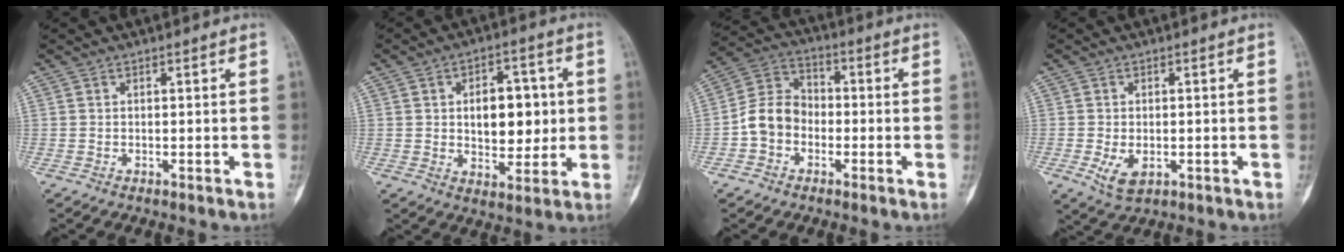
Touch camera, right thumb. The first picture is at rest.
{"total": 11.4, "force": [0.9, 7.0, 8.9], "torque": [-0.084, 0.000, 0.020]}
{"total": 8.6, "force": [-2.3, 7.0, 4.4], "torque": [-0.068, 0.037, -0.056]}
{"total": 4.6, "force": [-1.2, 2.8, 3.5], "torque": [-0.062, -0.005, -0.013]}